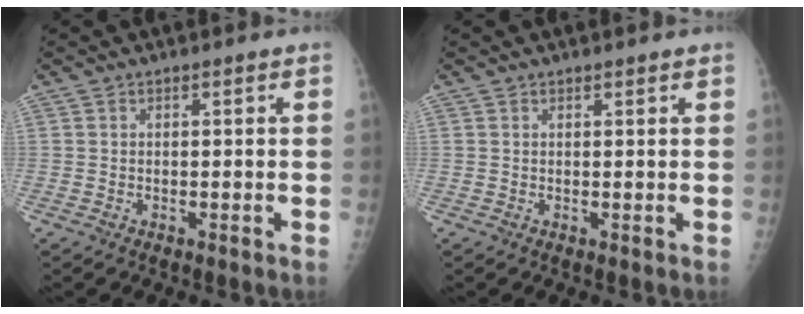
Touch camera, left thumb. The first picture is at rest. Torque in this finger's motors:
{"motor_torque": [-0.17, -0.02, -0.49, -0.06, 0.01]}